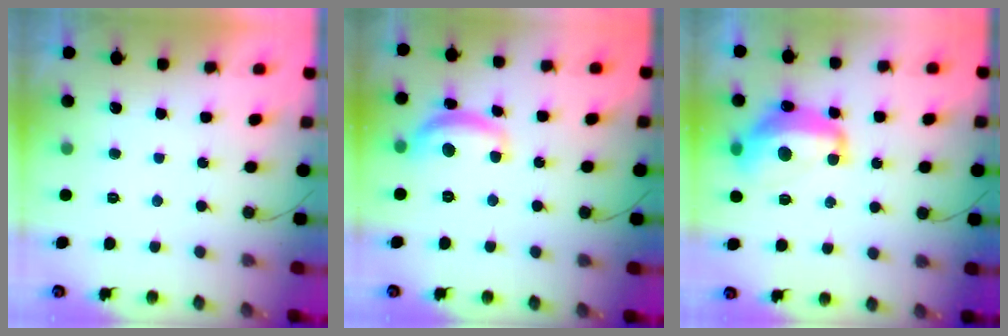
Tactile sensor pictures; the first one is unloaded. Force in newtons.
{"total": 12.0, "press": 11.9, "slide": 0.8}
{"total": 14.4, "press": 14.3, "slide": 1.1}